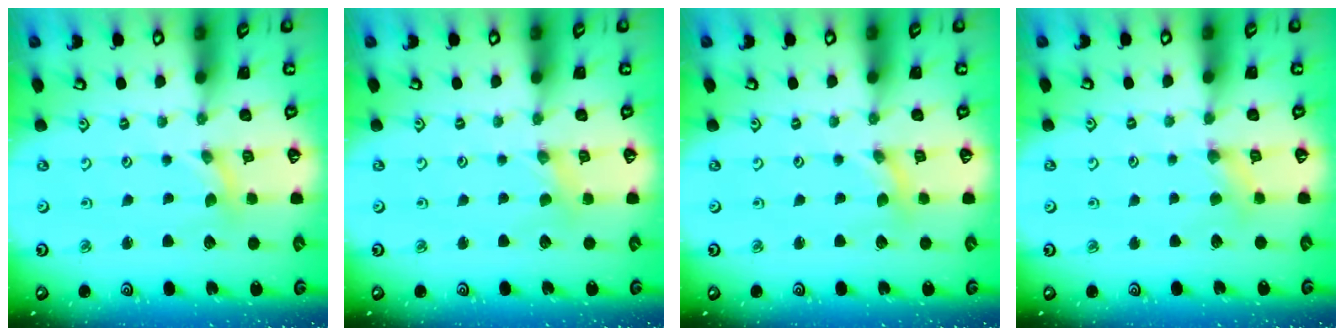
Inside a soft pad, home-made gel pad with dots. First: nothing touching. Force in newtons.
{"total": 1.6, "press": 1.6, "slide": 0.3}
{"total": 0.0}
{"total": 3.3, "press": 3.3, "slide": 0.4}